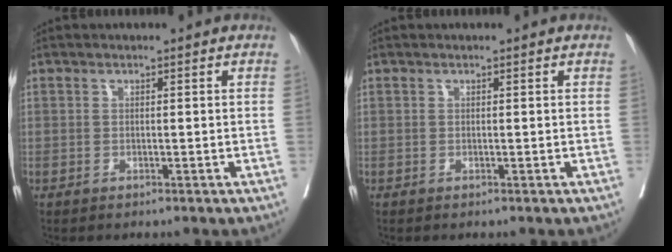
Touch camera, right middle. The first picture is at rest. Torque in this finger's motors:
{"motor_torque": [0.12, -0.07, 0.01, -0.01]}